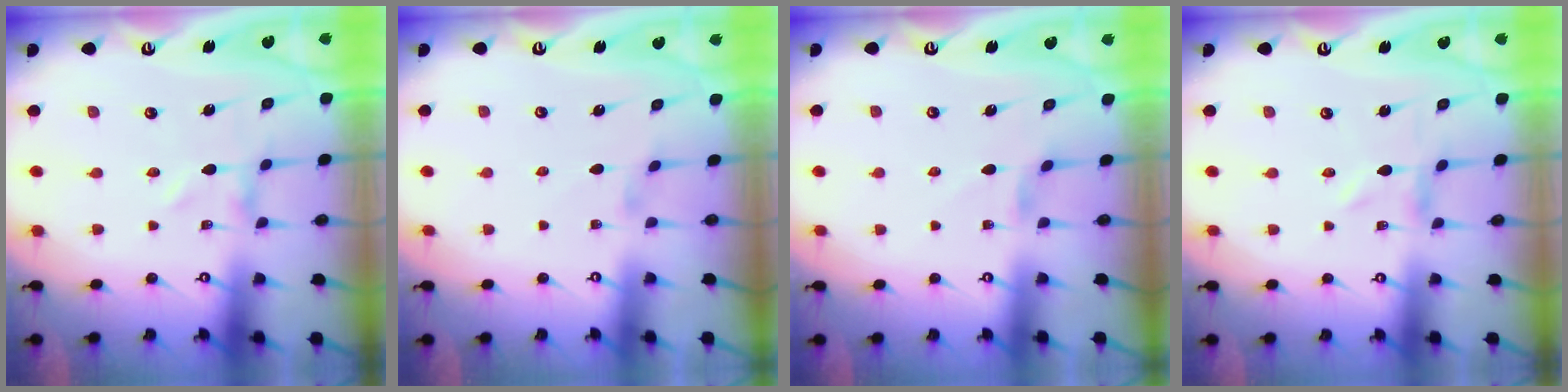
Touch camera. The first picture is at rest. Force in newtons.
{"total": 0.0}
{"total": 2.1, "press": 2.1, "slide": 0.4}
{"total": 0.0}